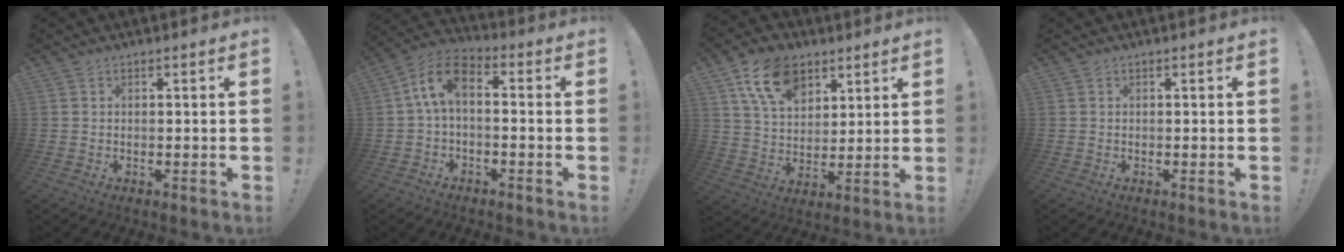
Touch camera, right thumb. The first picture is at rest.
{"total": 8.4, "force": [0.4, 4.6, 7.0], "torque": [-0.135, 0.012, 0.012]}
{"total": 15.0, "force": [8.2, 9.8, 7.9], "torque": [-0.137, -0.025, 0.156]}
{"total": 0.0}